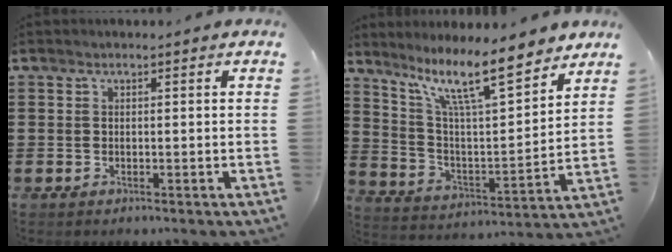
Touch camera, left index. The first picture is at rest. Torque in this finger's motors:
{"motor_torque": [2.14, 0.00, 0.70, 0.21]}